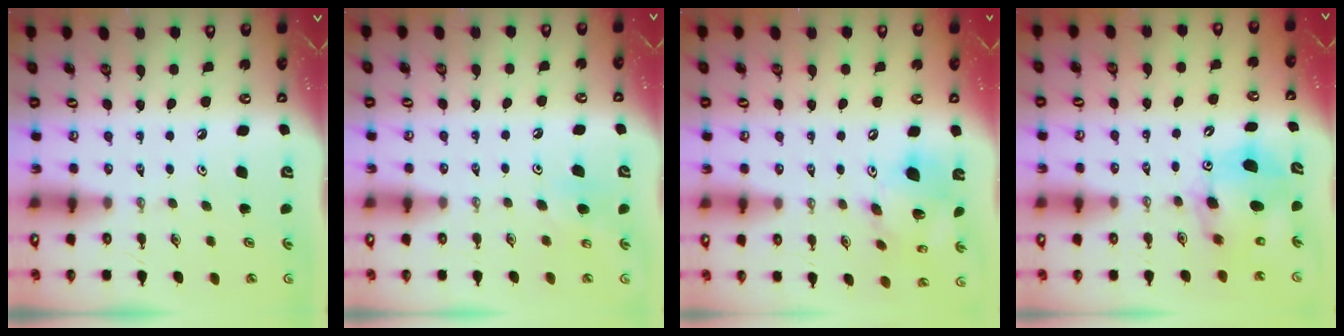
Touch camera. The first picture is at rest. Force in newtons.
{"total": 5.4, "press": 5.4, "slide": 0.5}
{"total": 14.7, "press": 14.5, "slide": 2.5}
{"total": 8.7, "press": 8.4, "slide": 2.1}